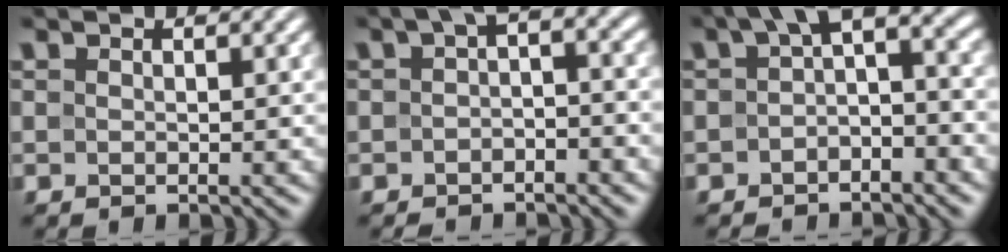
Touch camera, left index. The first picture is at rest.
{"total": 3.3, "force": [-1.0, 1.7, 2.7], "torque": [-0.030, 0.010, -0.026]}
{"total": 4.7, "force": [-0.3, 2.4, 4.1], "torque": [-0.047, 0.015, -0.019]}